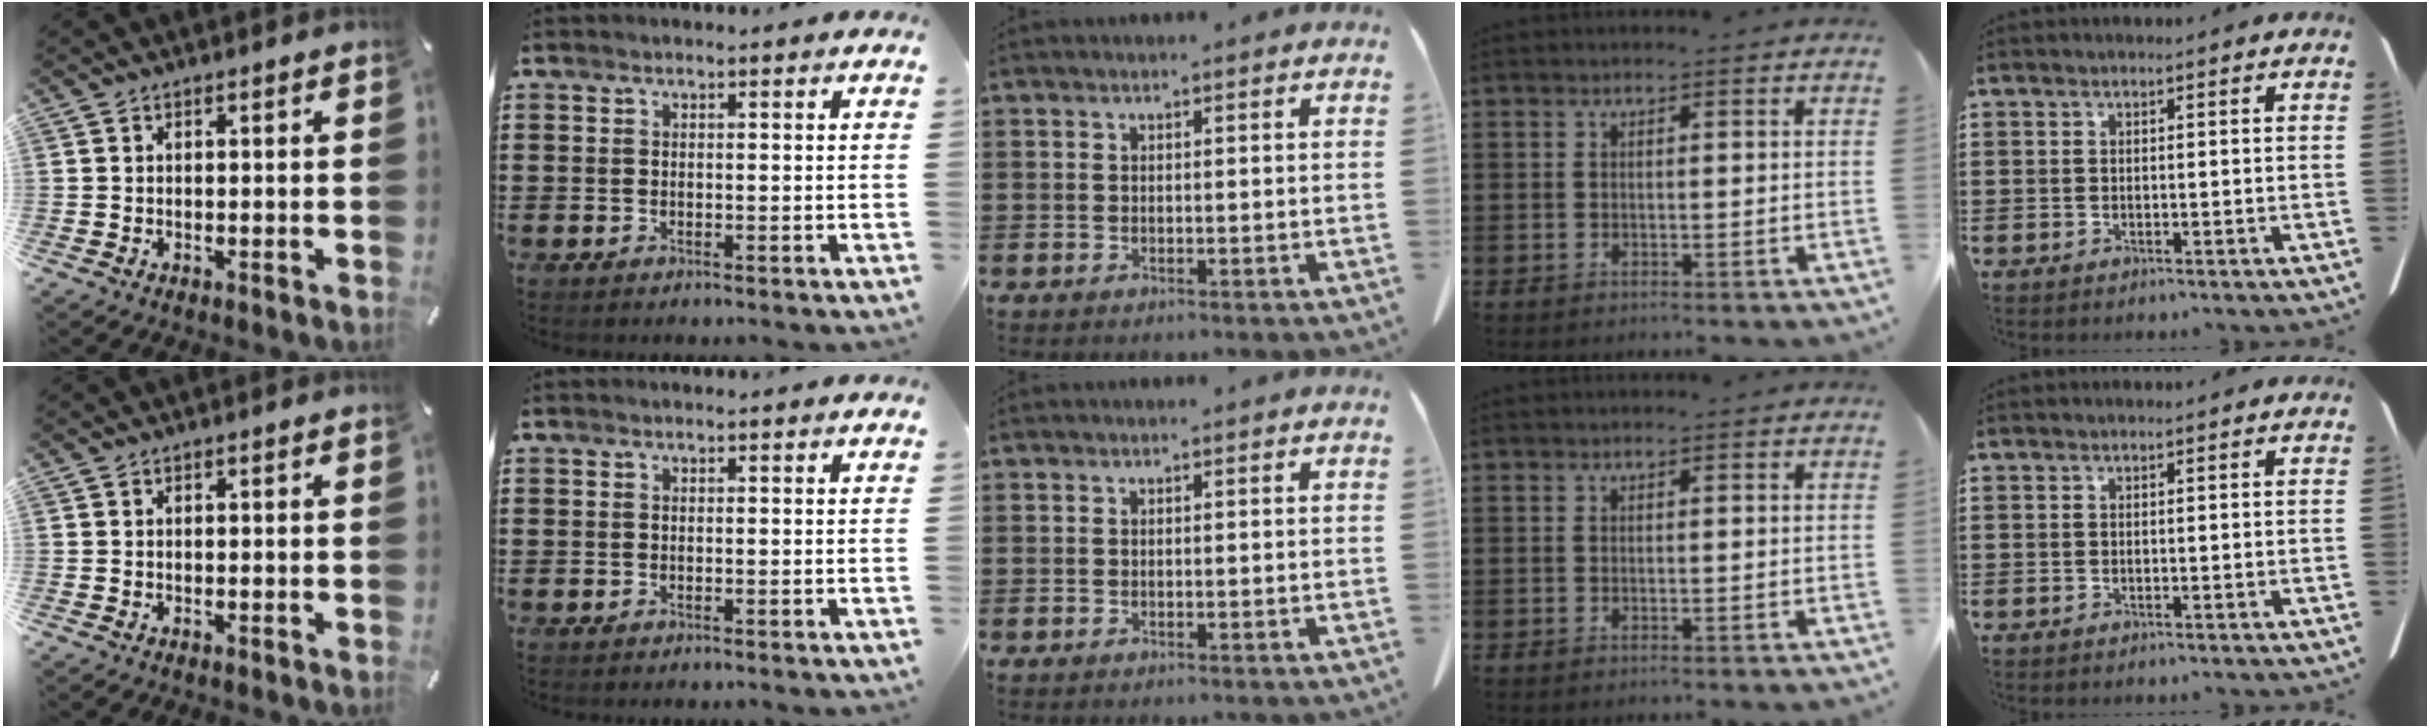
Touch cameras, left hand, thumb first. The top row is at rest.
{}